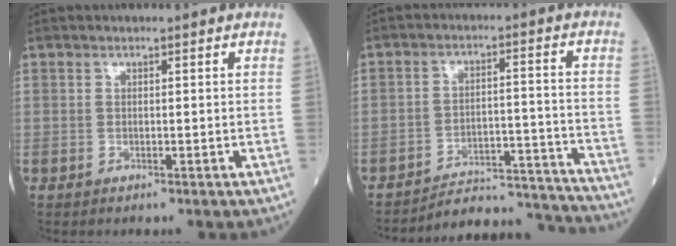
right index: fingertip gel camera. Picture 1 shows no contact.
{"total": 13.7, "force": [-13.7, 0.6, 0.4], "torque": [0.010, 0.035, -0.190]}